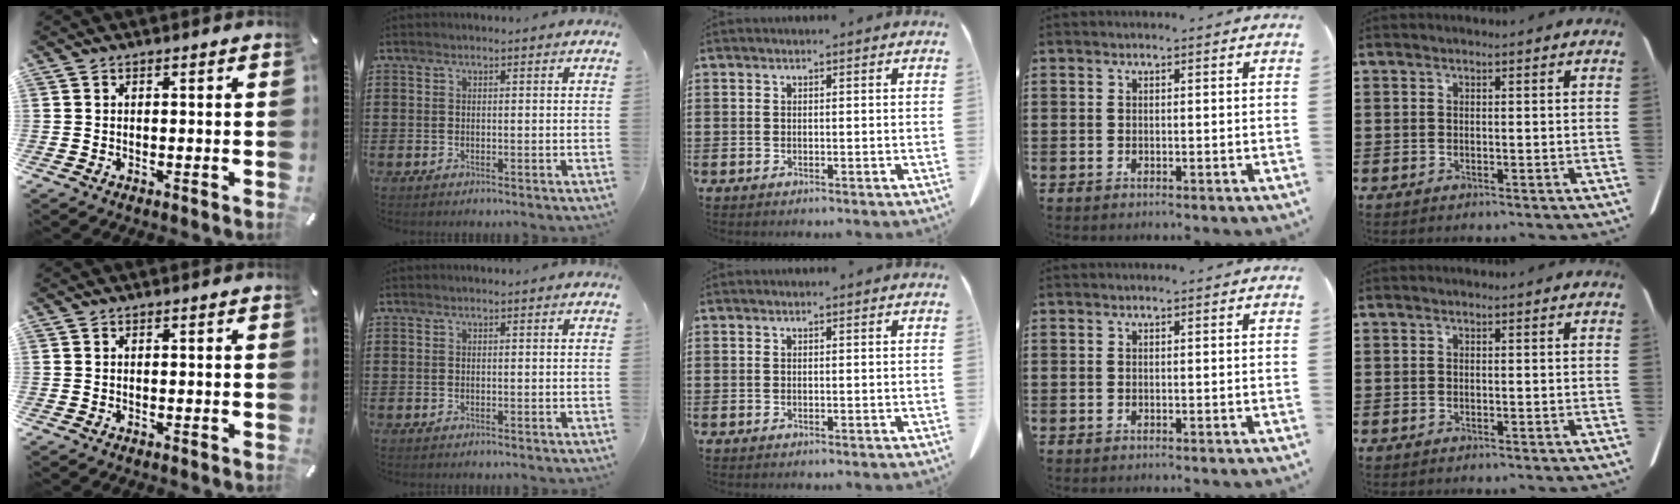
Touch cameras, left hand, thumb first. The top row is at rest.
{}